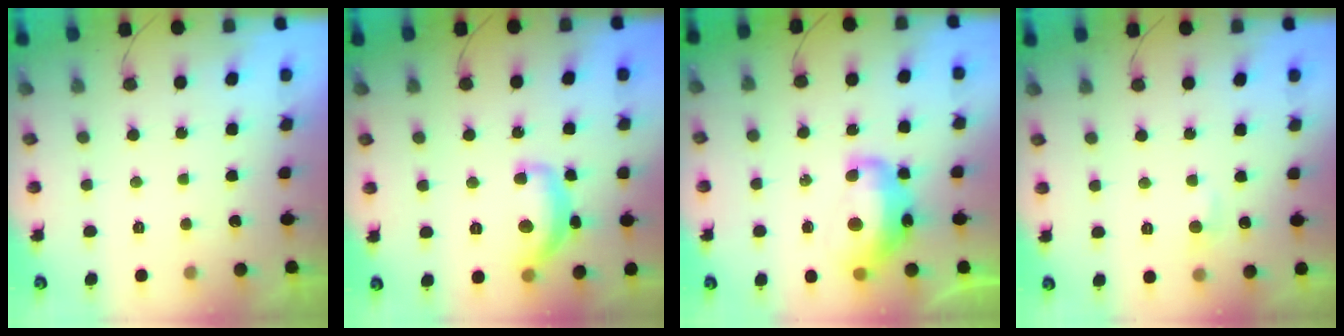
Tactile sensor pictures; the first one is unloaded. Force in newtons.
{"total": 13.5, "press": 13.5, "slide": 0.9}
{"total": 13.7, "press": 13.6, "slide": 1.2}
{"total": 4.9, "press": 4.9, "slide": 0.6}